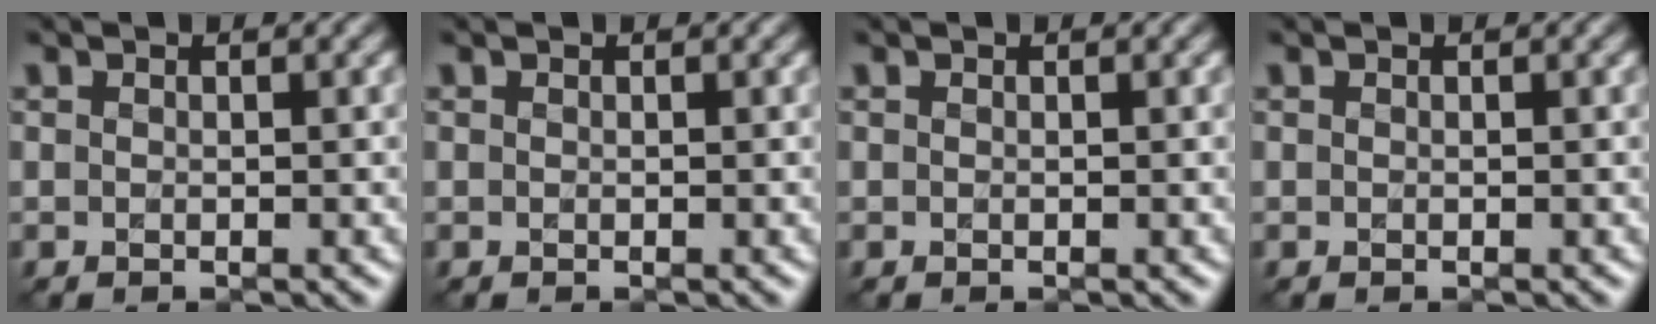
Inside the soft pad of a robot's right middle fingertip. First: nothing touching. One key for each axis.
{"total": 0.0}
{"total": 0.0}
{"total": 0.0}